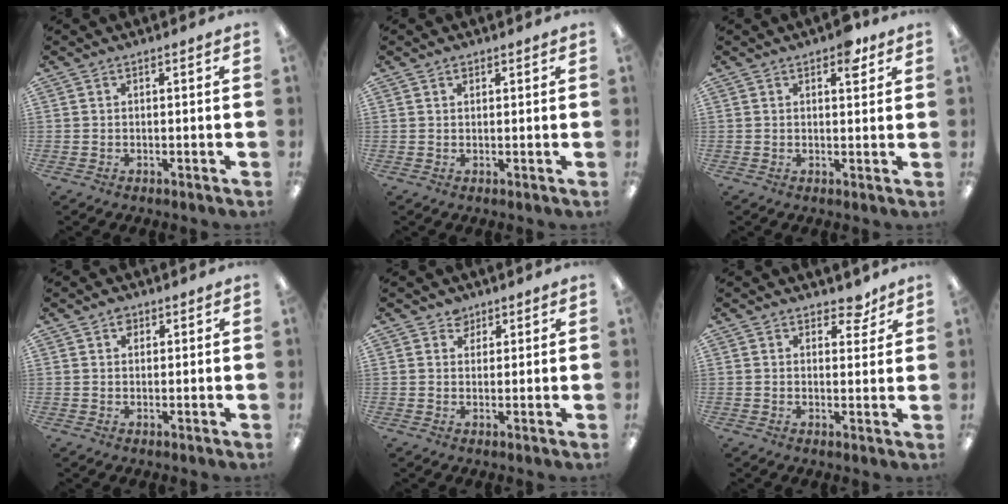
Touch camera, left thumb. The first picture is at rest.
{"total": 1.1, "force": [0.8, 0.6, 0.3], "torque": [-0.006, 0.001, 0.015]}
{"total": 4.7, "force": [2.8, 2.2, 3.0], "torque": [-0.025, -0.010, 0.042]}
{"total": 2.2, "force": [1.3, 1.6, 0.9], "torque": [-0.003, -0.004, 0.020]}
{"total": 3.0, "force": [2.2, 2.1, 0.3], "torque": [0.004, -0.007, 0.038]}
{"total": 4.9, "force": [3.7, 2.5, 1.9], "torque": [-0.005, -0.020, 0.061]}